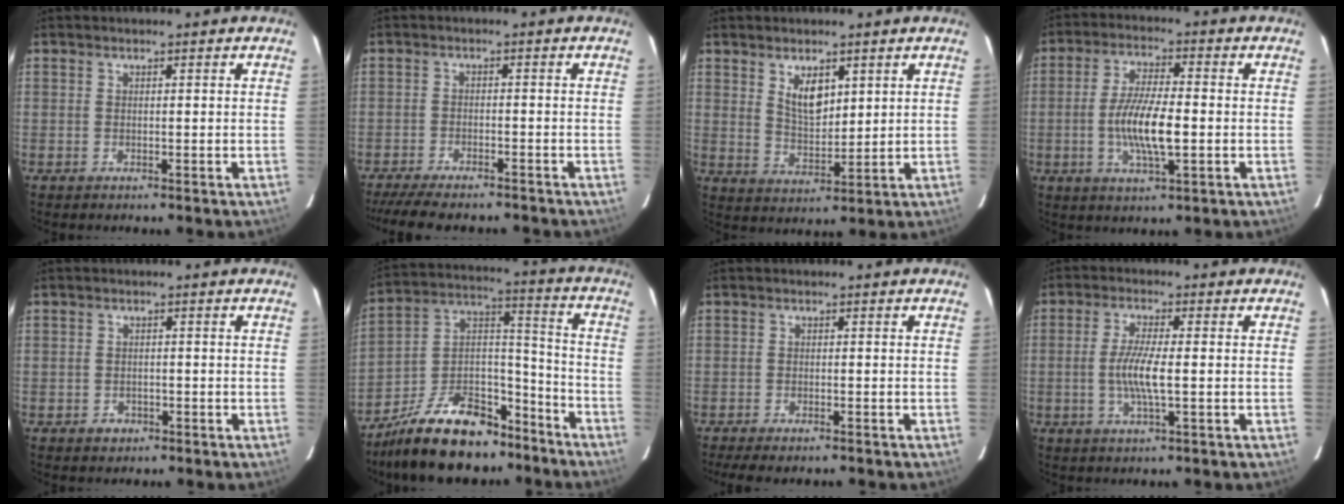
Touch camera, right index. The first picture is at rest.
{"total": 9.9, "force": [-8.5, 2.1, 4.7], "torque": [-0.112, -0.026, -0.136]}
{"total": 6.2, "force": [3.0, 3.1, 4.5], "torque": [-0.074, -0.002, 0.060]}
{"total": 9.9, "force": [-1.8, 2.5, 9.4], "torque": [-0.184, -0.003, -0.034]}
{"total": 2.4, "force": [-1.1, 2.1, 0.4], "torque": [-0.010, 0.003, -0.015]}
{"total": 21.0, "force": [-14.9, 10.4, 10.6], "torque": [-0.206, 0.050, -0.228]}
{"total": 5.2, "force": [-4.3, 1.2, 2.7], "torque": [-0.066, -0.019, -0.071]}
{"total": 6.3, "force": [-0.9, 0.7, 6.2], "torque": [-0.119, -0.004, -0.020]}